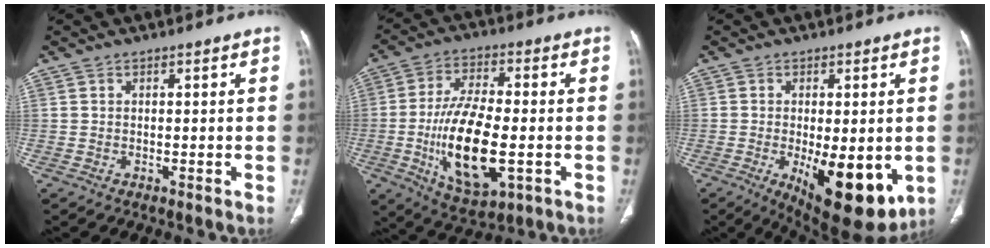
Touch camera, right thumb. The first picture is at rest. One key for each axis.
{"total": 16.9, "fx": -3.5, "fy": 7.1, "fz": 14.9, "tx": -0.272, "ty": -0.002, "tz": -0.055}
{"total": 14.8, "fx": -3.7, "fy": 5.9, "fz": 13.1, "tx": -0.169, "ty": -0.026, "tz": -0.036}